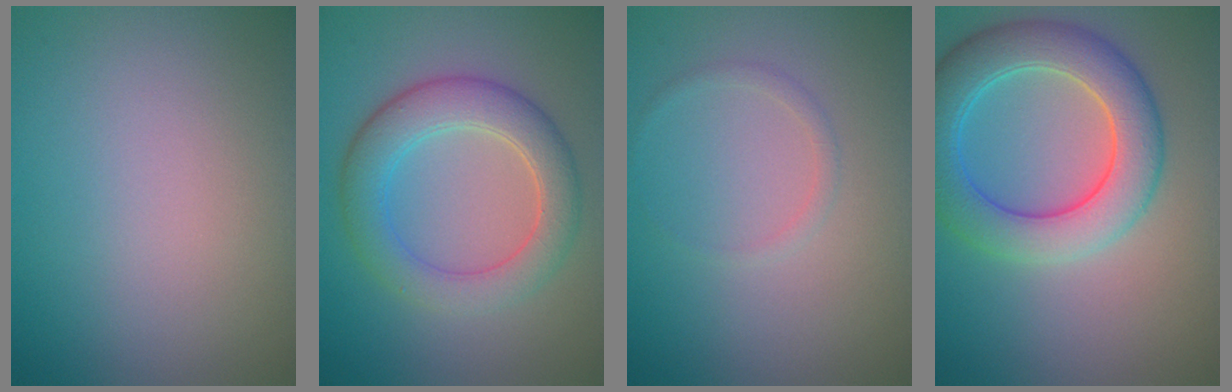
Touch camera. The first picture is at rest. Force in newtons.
{"total": 5.3, "press": 5.2, "slide": 0.5}
{"total": 0.8, "press": 0.8, "slide": 0.0}
{"total": 6.9, "press": 6.9, "slide": 0.2}